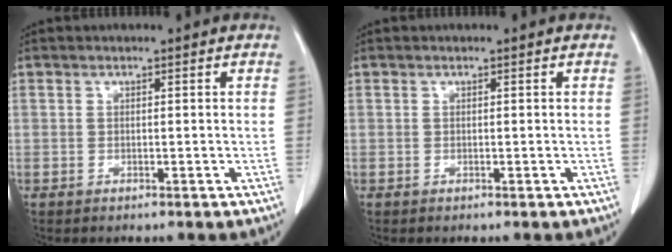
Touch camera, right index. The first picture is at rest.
{"total": 0.0}